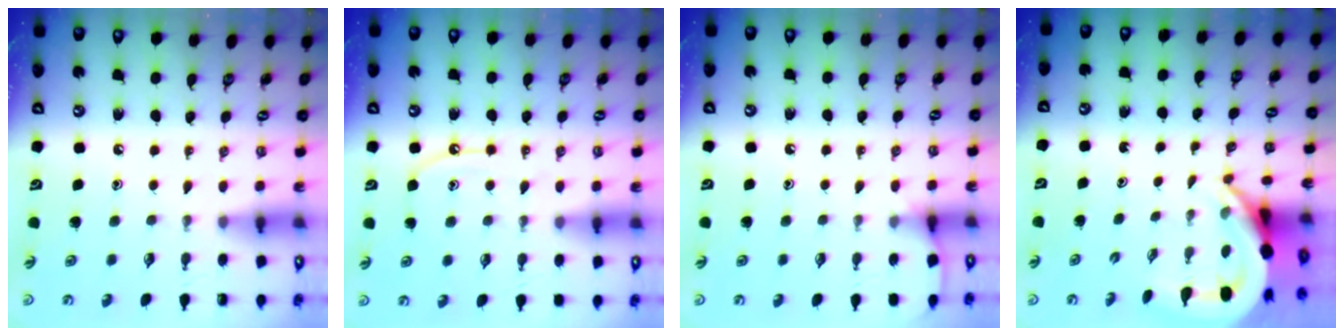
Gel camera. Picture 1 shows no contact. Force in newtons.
{"total": 6.6, "press": 6.6, "slide": 0.8}
{"total": 4.2, "press": 4.1, "slide": 0.6}
{"total": 6.1, "press": 6.0, "slide": 1.1}